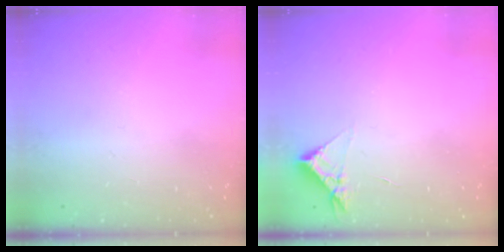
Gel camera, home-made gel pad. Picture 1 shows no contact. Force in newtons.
{"total": 3.4, "press": 3.4, "slide": 0.5}